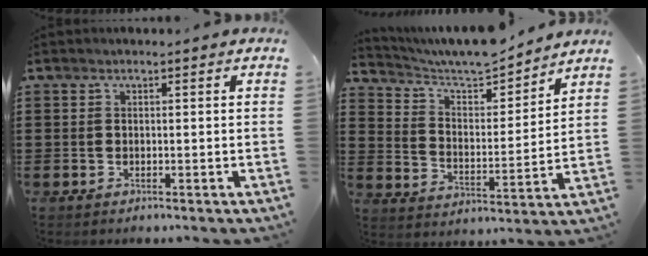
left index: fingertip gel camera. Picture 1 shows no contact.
{"total": 6.9, "force": [6.6, 0.9, 1.8], "torque": [-0.057, -0.050, 0.111]}